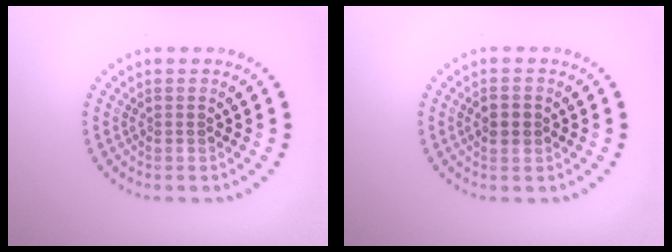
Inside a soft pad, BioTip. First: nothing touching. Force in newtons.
{"total": 2.3, "press": 2.3, "slide": 0.2}